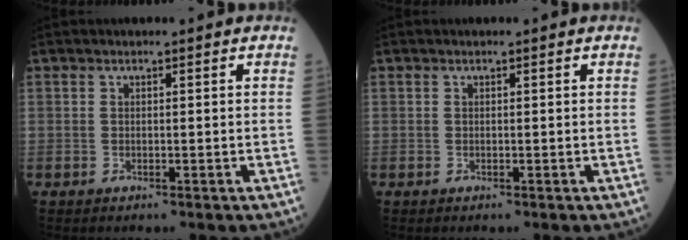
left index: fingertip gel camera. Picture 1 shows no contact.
{"total": 0.0}